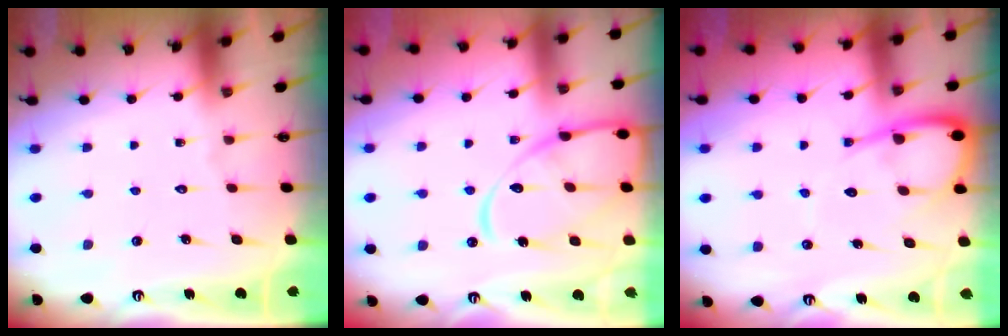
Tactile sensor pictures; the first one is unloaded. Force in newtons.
{"total": 16.1, "press": 16.1, "slide": 1.5}
{"total": 9.0, "press": 9.0, "slide": 1.0}